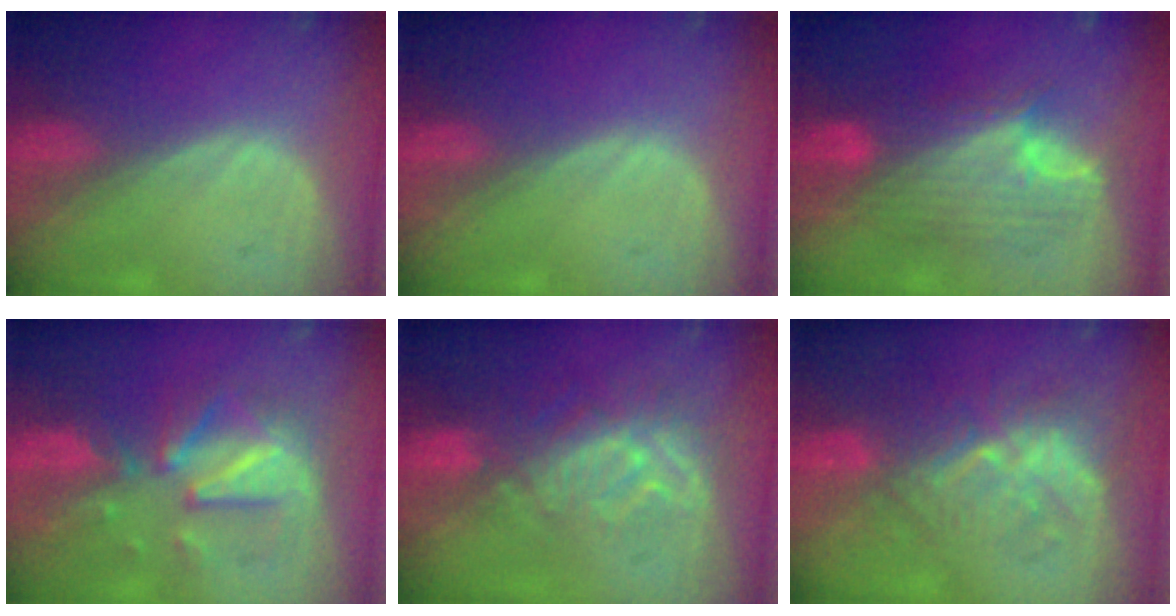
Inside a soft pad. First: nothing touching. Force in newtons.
{"total": 0.0}
{"total": 8.6, "press": 8.6, "slide": 0.3}
{"total": 8.8, "press": 8.8, "slide": 0.4}
{"total": 9.5, "press": 8.2, "slide": 4.7}
{"total": 8.7, "press": 8.2, "slide": 2.9}